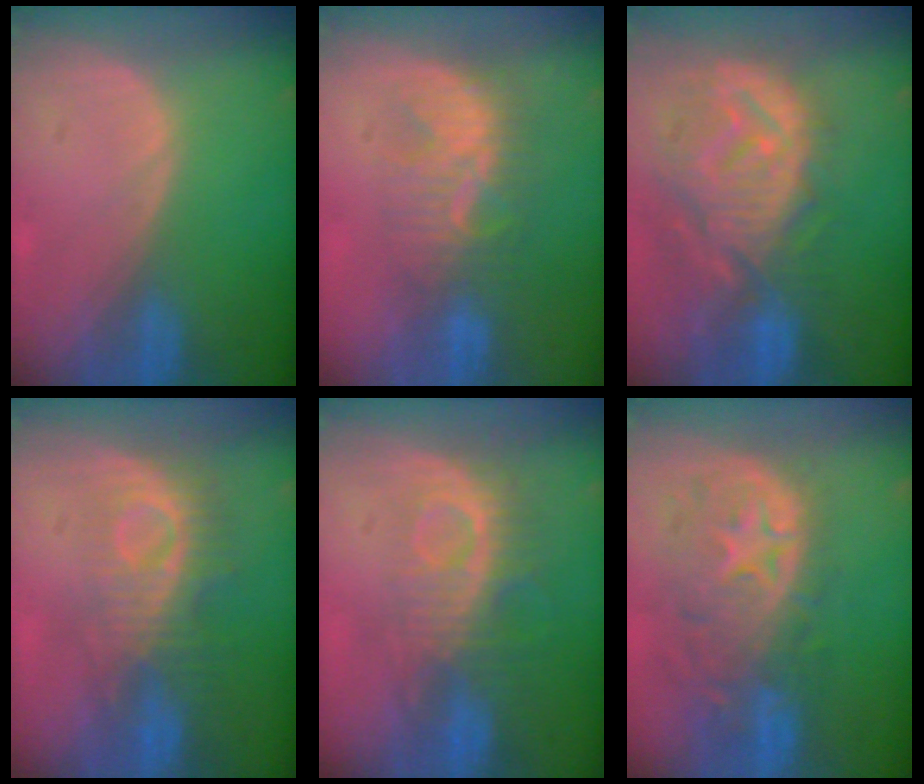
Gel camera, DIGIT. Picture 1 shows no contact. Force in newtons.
{"total": 7.7, "press": 7.4, "slide": 2.3}
{"total": 12.3, "press": 11.0, "slide": 5.4}
{"total": 9.2, "press": 8.2, "slide": 4.0}
{"total": 9.3, "press": 8.2, "slide": 4.4}
{"total": 11.0, "press": 9.7, "slide": 5.2}